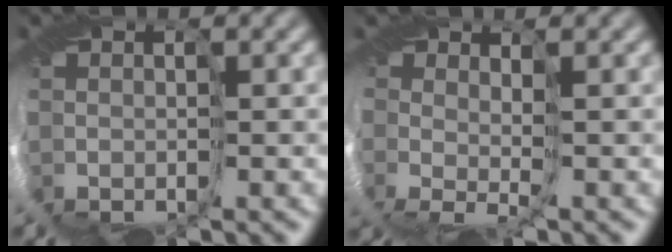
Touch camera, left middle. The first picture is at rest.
{"total": 1.2, "force": [0.5, -0.7, 0.8], "torque": [-0.011, -0.002, 0.014]}